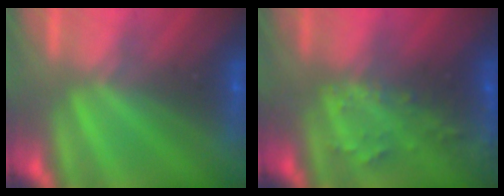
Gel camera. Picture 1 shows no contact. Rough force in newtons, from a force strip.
{"total": 2.7}